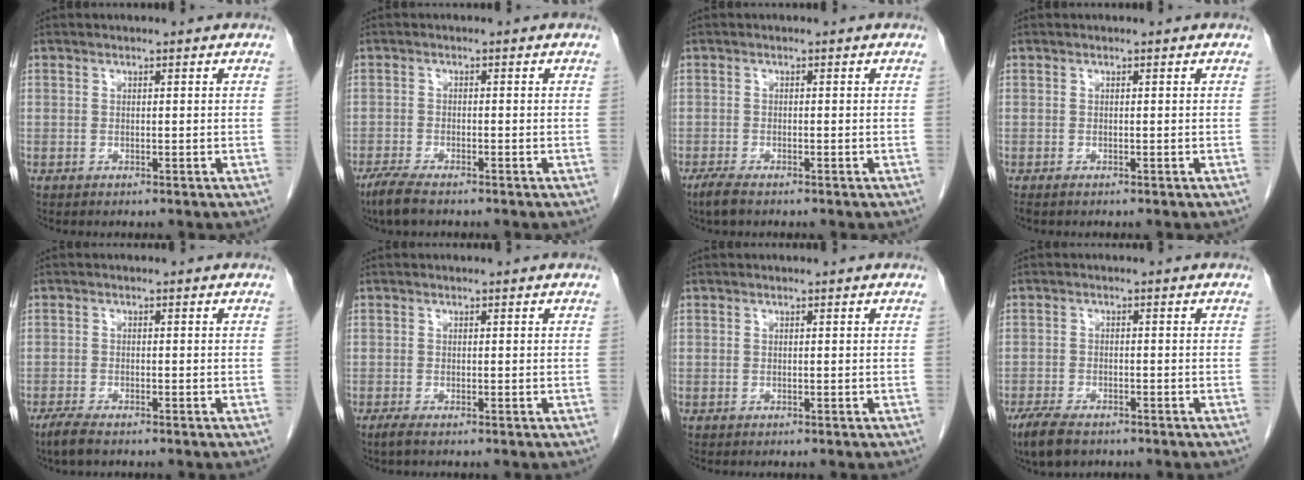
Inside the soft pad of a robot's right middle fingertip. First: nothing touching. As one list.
[{"total": 4.4, "force": [-3.4, 0.7, 2.7], "torque": [-0.058, -0.012, -0.058]}, {"total": 2.9, "force": [-2.2, 0.6, 1.8], "torque": [-0.043, -0.009, -0.037]}, {"total": 0.5, "force": [-0.5, 0.1, 0.3], "torque": [-0.009, -0.002, -0.008]}, {"total": 3.4, "force": [-2.6, 0.7, 2.1], "torque": [-0.047, -0.009, -0.043]}, {"total": 1.1, "force": [-0.8, 0.0, 0.8], "torque": [-0.025, -0.006, -0.018]}, {"total": 0.0}, {"total": 5.7, "force": [-4.4, 1.7, 3.3], "torque": [-0.064, -0.012, -0.072]}]